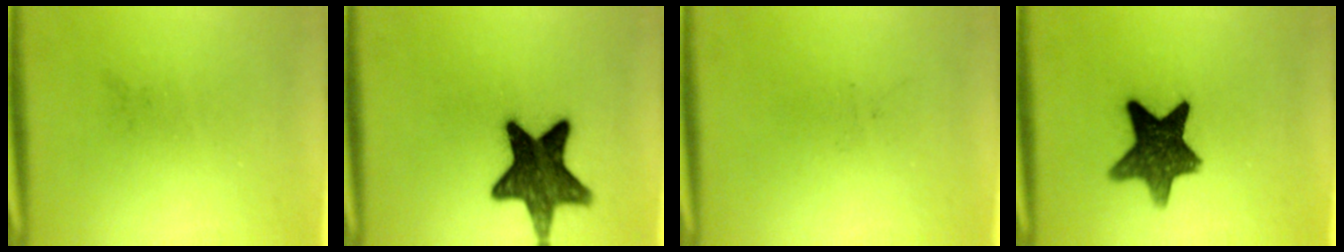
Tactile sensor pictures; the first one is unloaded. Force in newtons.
{"total": 14.5}
{"total": 0.0}
{"total": 11.4}